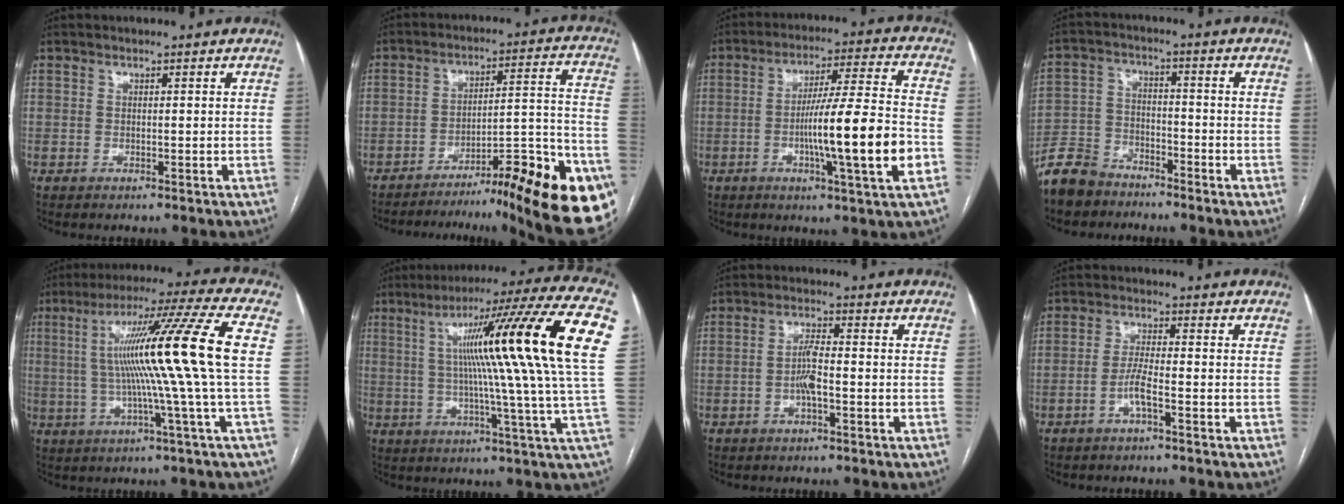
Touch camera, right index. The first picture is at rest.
{"total": 24.5, "force": [-17.4, 1.9, 17.2], "torque": [-0.132, 0.021, -0.243]}
{"total": 15.4, "force": [-3.8, -0.5, 14.9], "torque": [-0.248, -0.005, -0.065]}
{"total": 7.5, "force": [-6.4, 3.5, 1.4], "torque": [-0.036, -0.007, -0.129]}
{"total": 17.5, "force": [1.1, -2.8, 17.2], "torque": [-0.278, 0.013, 0.007]}
{"total": 23.8, "force": [5.6, -1.7, 23.0], "torque": [-0.305, 0.029, 0.068]}
{"total": 3.9, "force": [-1.0, 0.7, 3.7], "torque": [-0.075, 0.005, -0.020]}
{"total": 3.4, "force": [-1.6, 0.1, 3.0], "torque": [-0.061, 0.003, -0.035]}